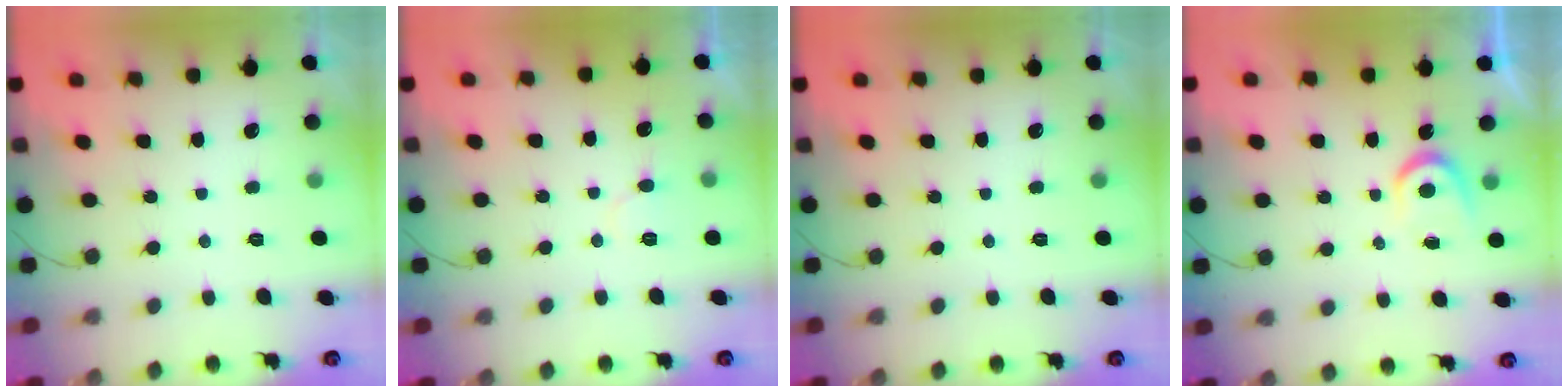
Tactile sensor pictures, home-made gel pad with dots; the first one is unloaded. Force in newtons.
{"total": 4.9, "press": 4.9, "slide": 0.5}
{"total": 0.0}
{"total": 4.4, "press": 4.3, "slide": 0.5}